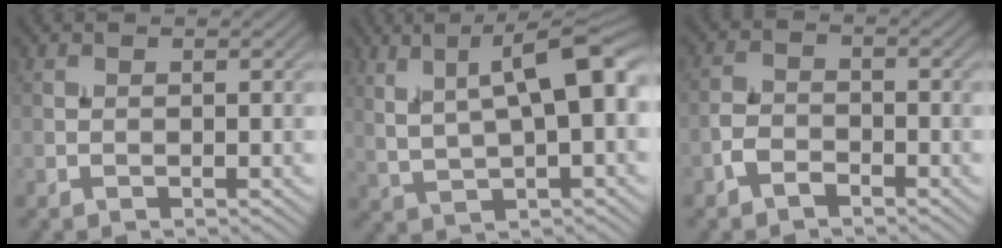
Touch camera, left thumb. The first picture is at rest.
{"total": 10.7, "force": [3.4, 3.3, 9.6], "torque": [-0.174, 0.008, 0.065]}
{"total": 2.7, "force": [-2.0, 1.3, 1.4], "torque": [-0.029, 0.004, -0.048]}